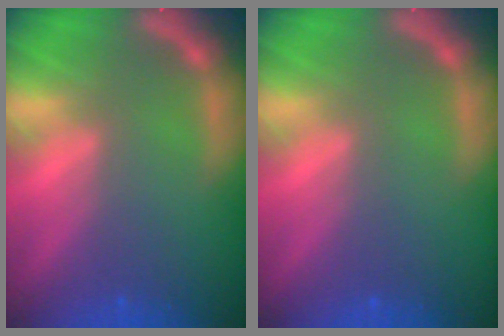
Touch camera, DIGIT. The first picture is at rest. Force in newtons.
{"total": 0.0}